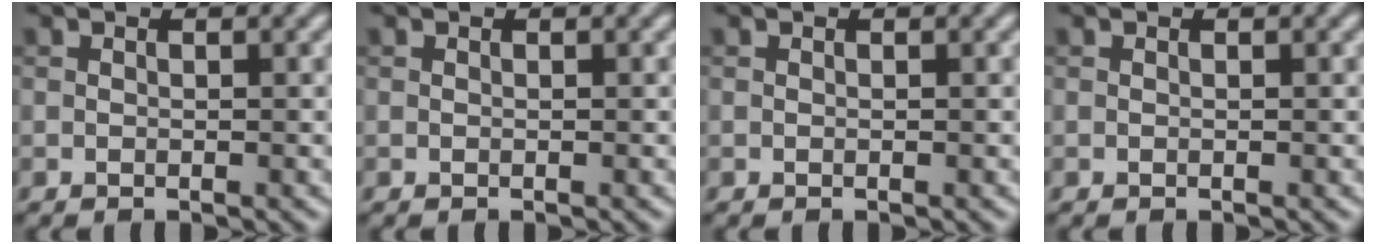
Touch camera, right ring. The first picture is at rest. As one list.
[{"total": 0.0}, {"total": 0.0}, {"total": 0.0}]